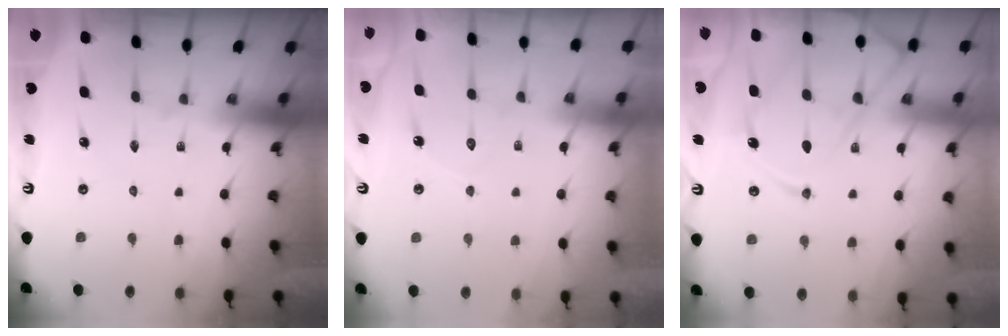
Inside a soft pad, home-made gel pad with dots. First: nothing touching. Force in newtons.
{"total": 7.0, "press": 7.0, "slide": 0.4}
{"total": 15.5, "press": 15.4, "slide": 1.7}